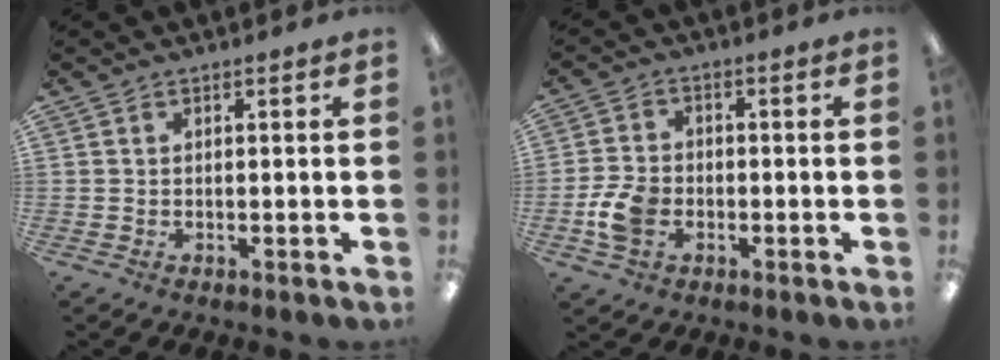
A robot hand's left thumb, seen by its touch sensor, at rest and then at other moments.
{"total": 7.8, "force": [-2.4, 5.6, 4.9], "torque": [-0.101, 0.014, -0.041]}